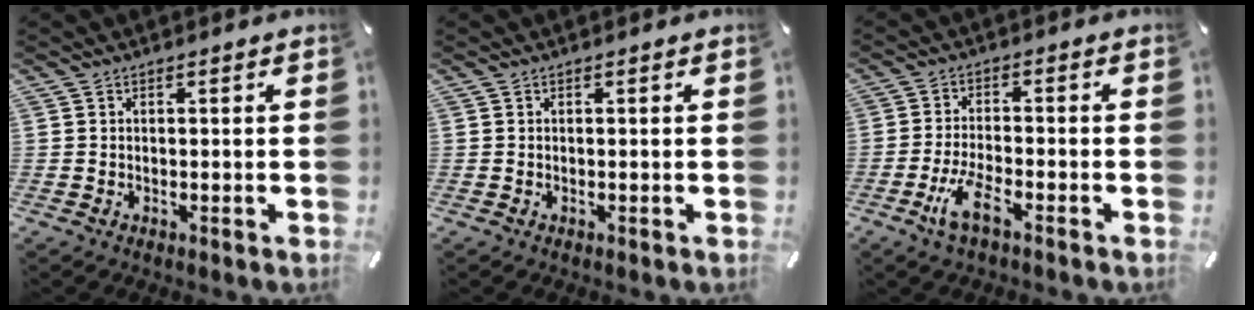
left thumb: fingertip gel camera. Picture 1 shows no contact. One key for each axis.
{"total": 0.0}
{"total": 7.0, "fx": -3.8, "fy": 2.1, "fz": 5.4, "tx": -0.116, "ty": 0.005, "tz": -0.070}